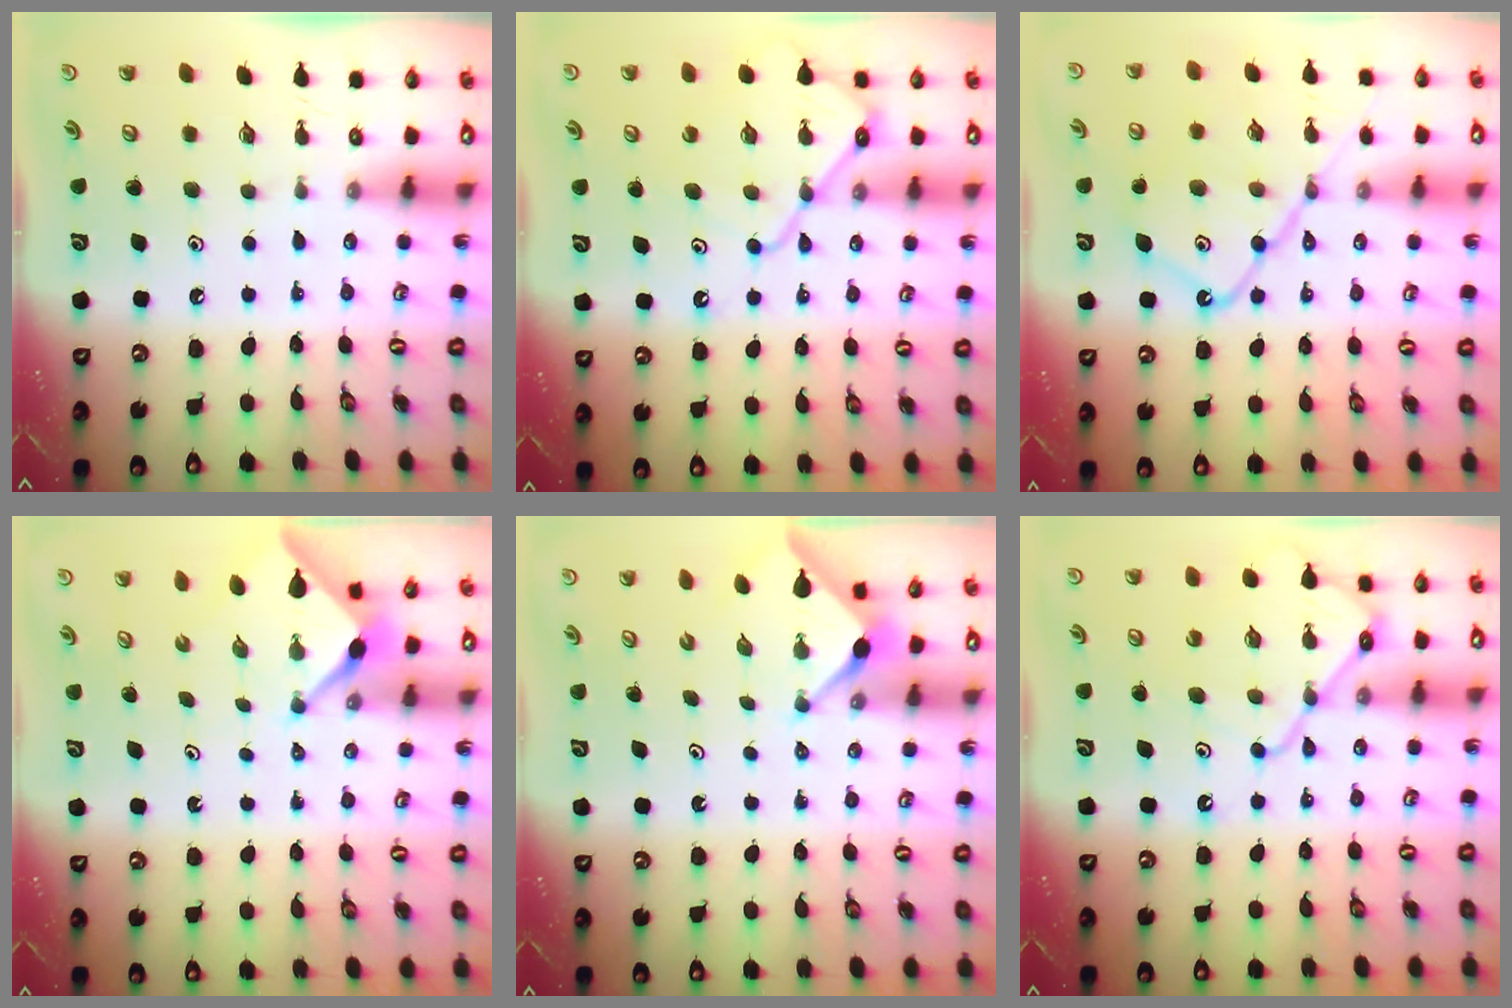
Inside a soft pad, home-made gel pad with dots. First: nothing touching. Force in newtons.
{"total": 11.4, "press": 11.4, "slide": 1.1}
{"total": 14.9, "press": 14.9, "slide": 1.4}
{"total": 2.3, "press": 2.3, "slide": 0.3}
{"total": 2.9, "press": 2.9, "slide": 0.3}
{"total": 11.4, "press": 11.4, "slide": 1.1}